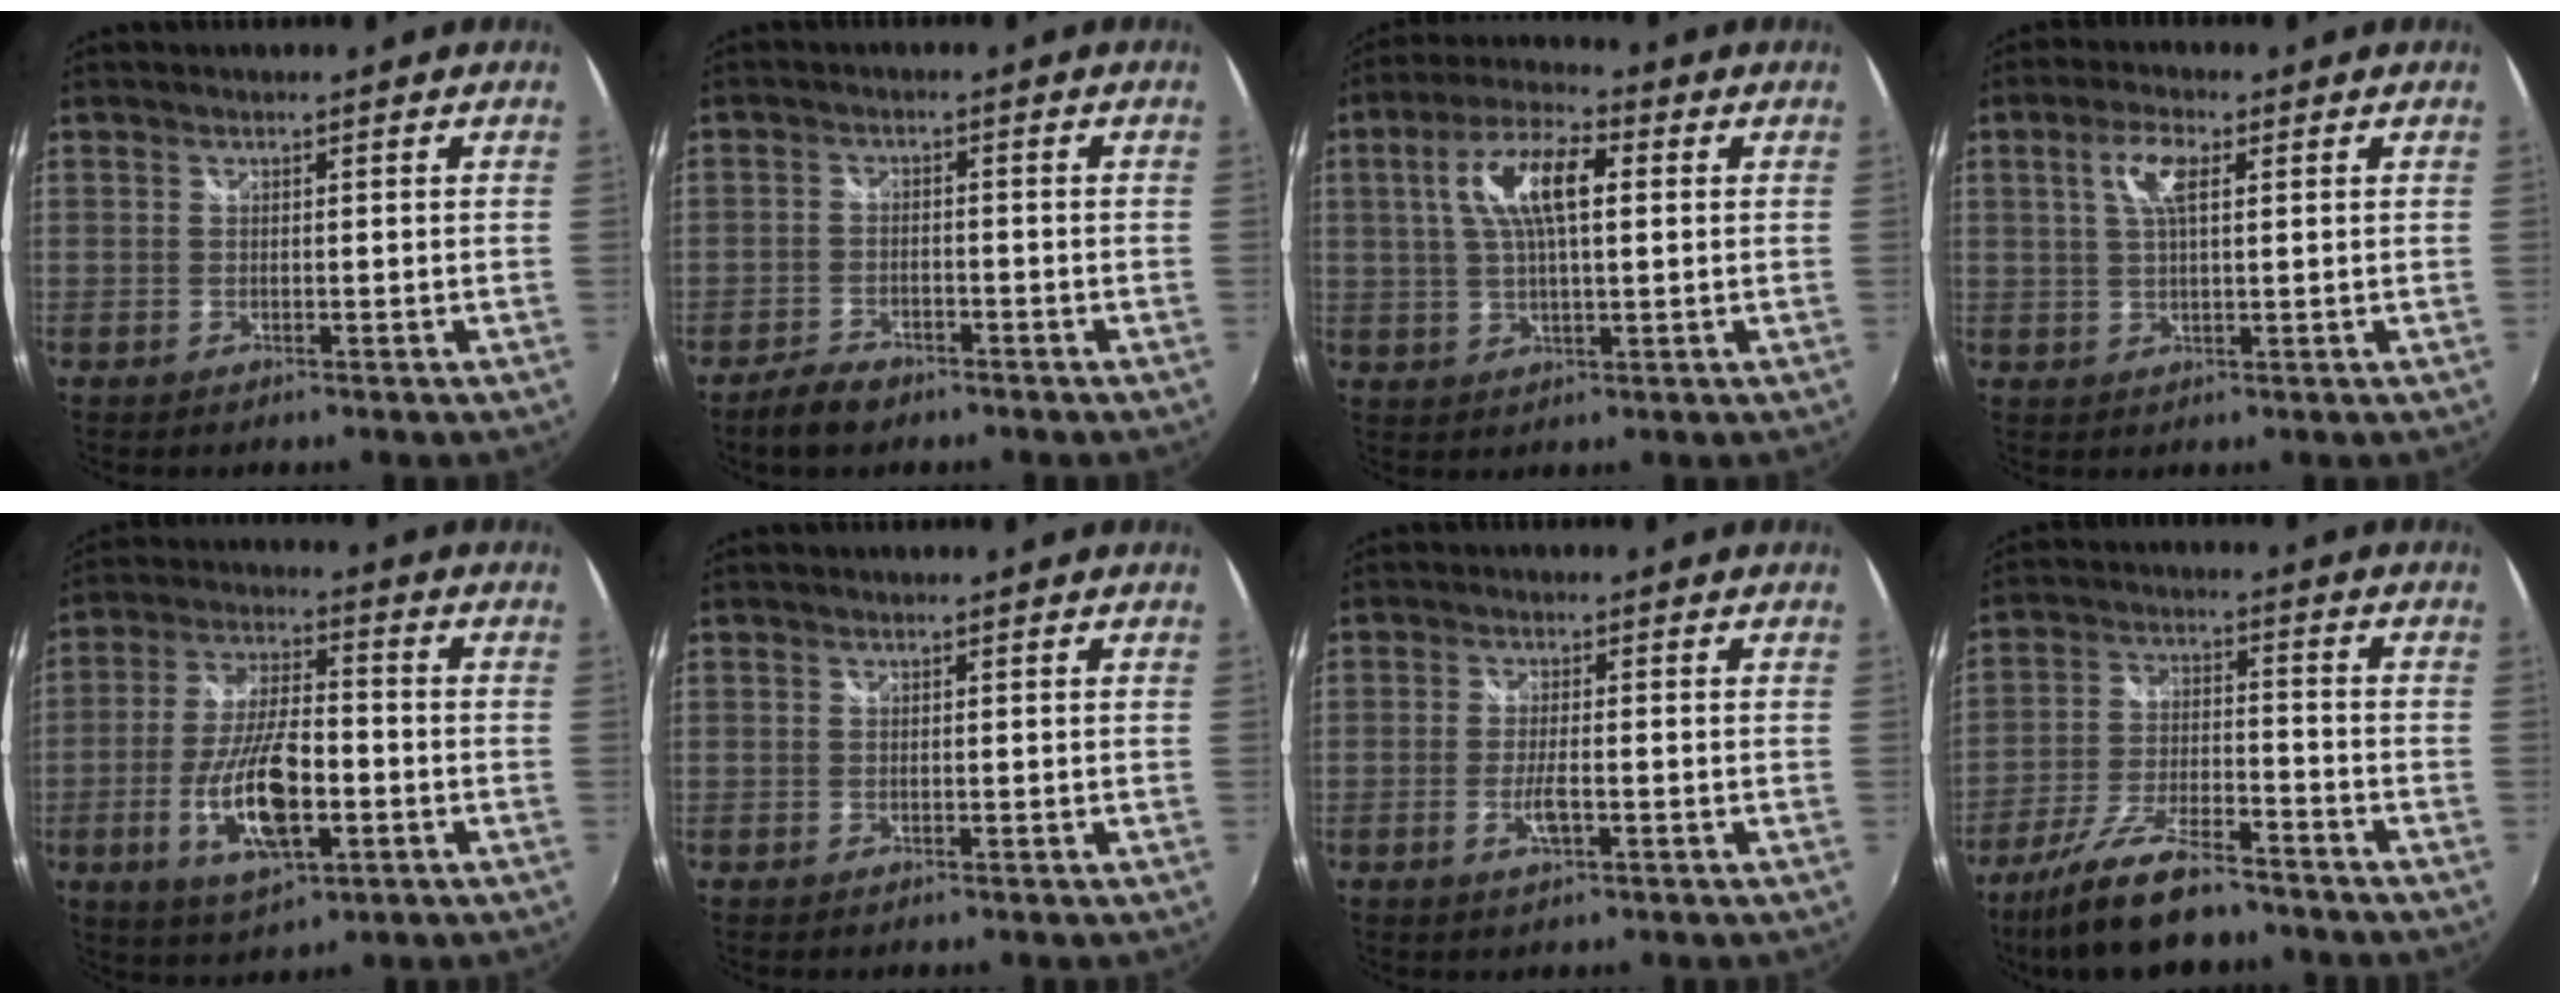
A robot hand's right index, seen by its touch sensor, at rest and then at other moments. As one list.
[{"total": 5.2, "force": [-4.1, 2.2, 2.3], "torque": [-0.067, -0.006, -0.073]}, {"total": 10.6, "force": [2.5, 3.8, 9.6], "torque": [-0.182, 0.020, 0.044]}, {"total": 5.3, "force": [1.8, 1.7, 4.7], "torque": [-0.090, 0.008, 0.035]}, {"total": 14.5, "force": [-4.4, 5.2, 12.8], "torque": [-0.260, -0.012, -0.076]}, {"total": 0.0}, {"total": 3.6, "force": [-1.4, 0.9, 3.2], "torque": [-0.068, -0.006, -0.026]}, {"total": 15.0, "force": [-12.1, 3.7, 8.1], "torque": [-0.173, -0.026, -0.210]}]